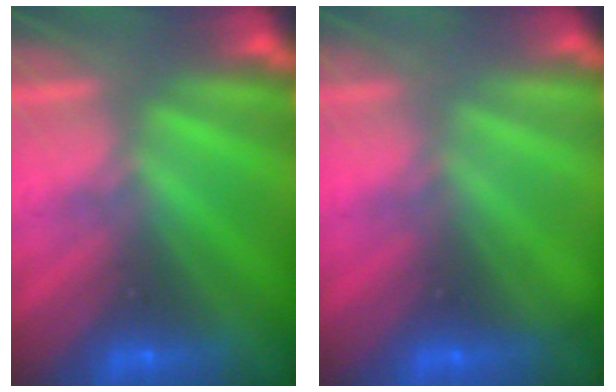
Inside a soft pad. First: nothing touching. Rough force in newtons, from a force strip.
{"total": 2.1}